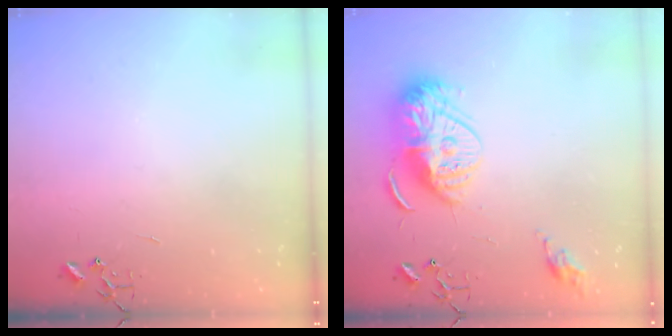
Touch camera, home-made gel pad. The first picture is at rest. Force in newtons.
{"total": 15.5, "press": 15.4, "slide": 1.4}